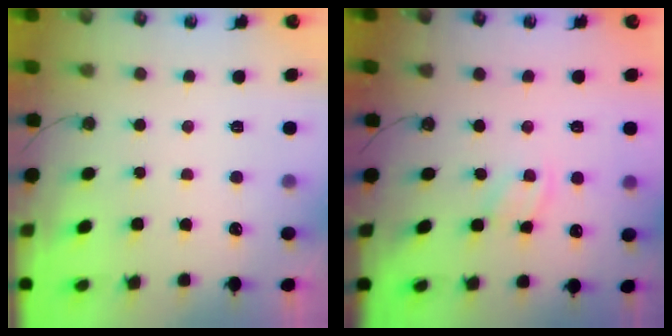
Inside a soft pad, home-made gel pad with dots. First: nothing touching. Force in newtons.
{"total": 2.1, "press": 2.1, "slide": 0.4}